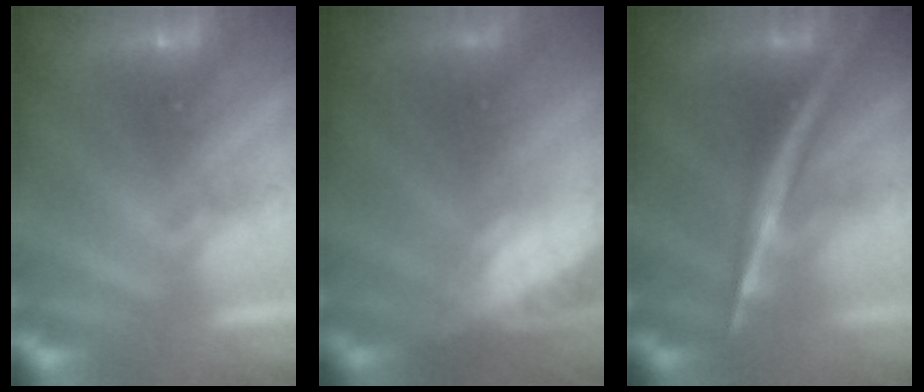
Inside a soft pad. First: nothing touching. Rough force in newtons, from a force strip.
{"total": 8.8}
{"total": 2.6}